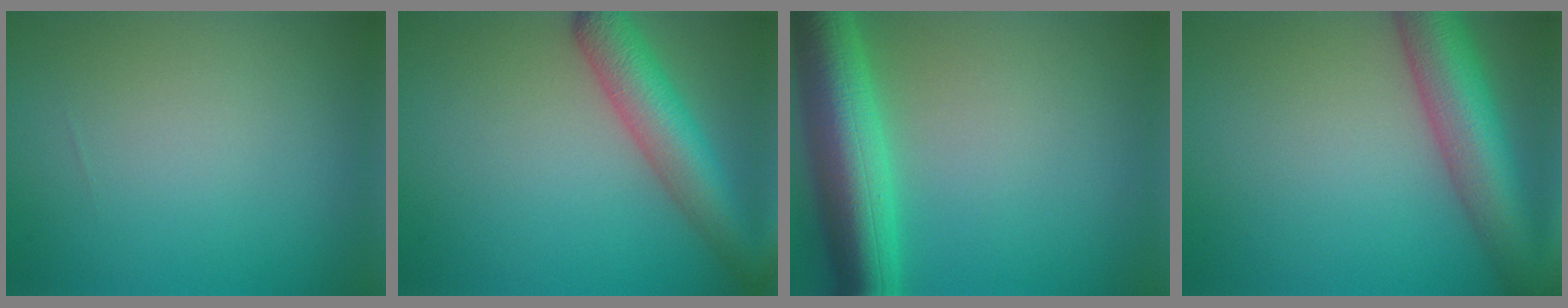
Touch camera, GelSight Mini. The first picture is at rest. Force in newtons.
{"total": 6.2, "press": 6.2, "slide": 0.3}
{"total": 8.7, "press": 8.7, "slide": 0.3}
{"total": 8.8, "press": 8.8, "slide": 0.4}